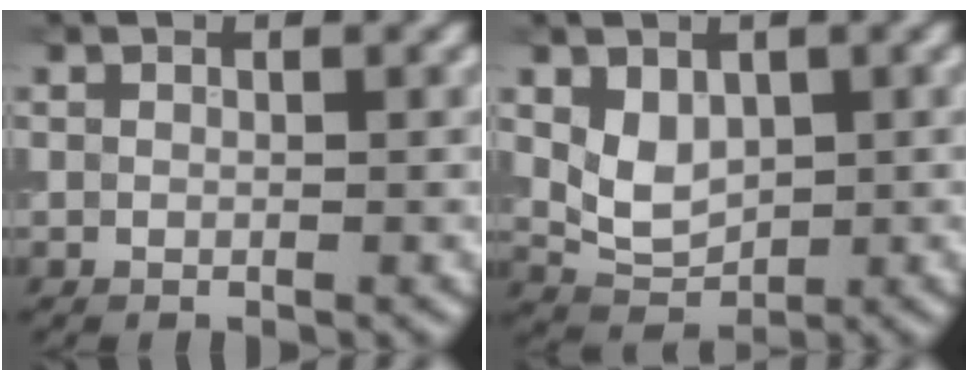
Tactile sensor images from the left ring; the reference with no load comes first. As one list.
[{"total": 3.1, "force": [0.7, 2.3, 2.0], "torque": [-0.036, -0.006, 0.019]}]